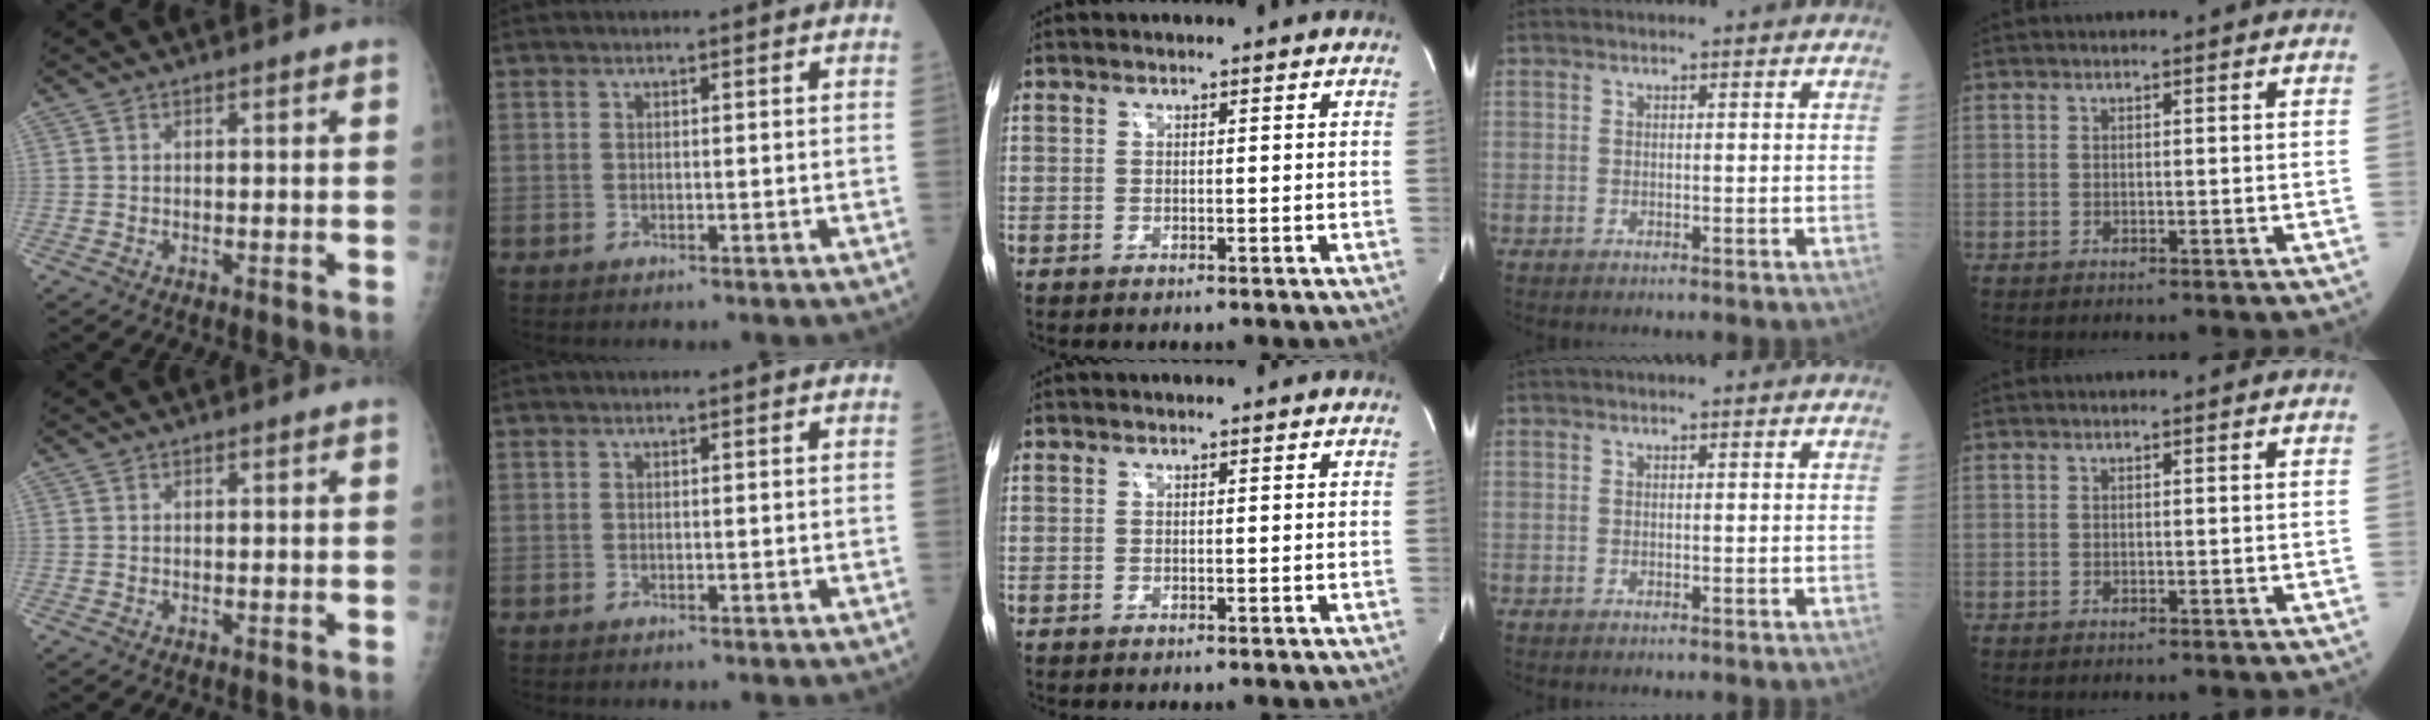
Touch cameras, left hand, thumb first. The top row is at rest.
{}